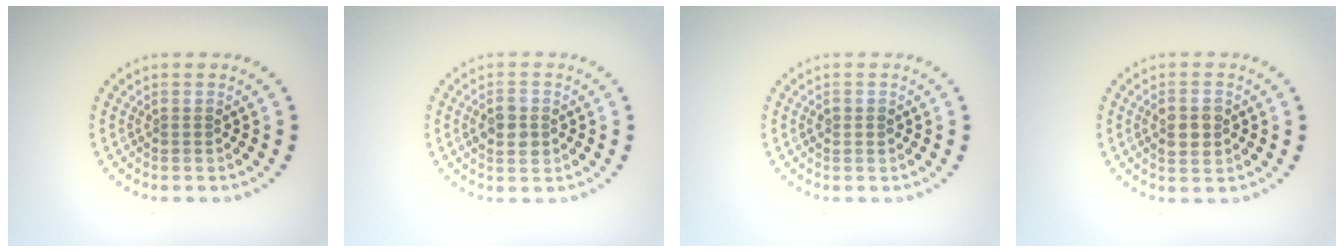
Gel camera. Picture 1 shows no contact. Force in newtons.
{"total": 2.8, "press": 2.8, "slide": 0.1}
{"total": 1.0, "press": 1.0, "slide": 0.3}
{"total": 2.9, "press": 2.9, "slide": 0.2}